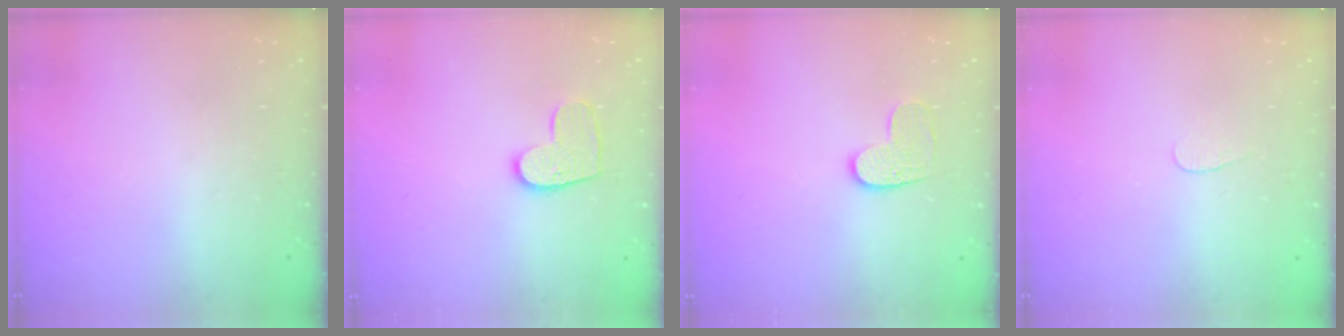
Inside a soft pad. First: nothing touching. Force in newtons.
{"total": 9.3, "press": 9.3, "slide": 0.4}
{"total": 7.0, "press": 7.0, "slide": 0.2}
{"total": 2.8, "press": 2.7, "slide": 0.3}